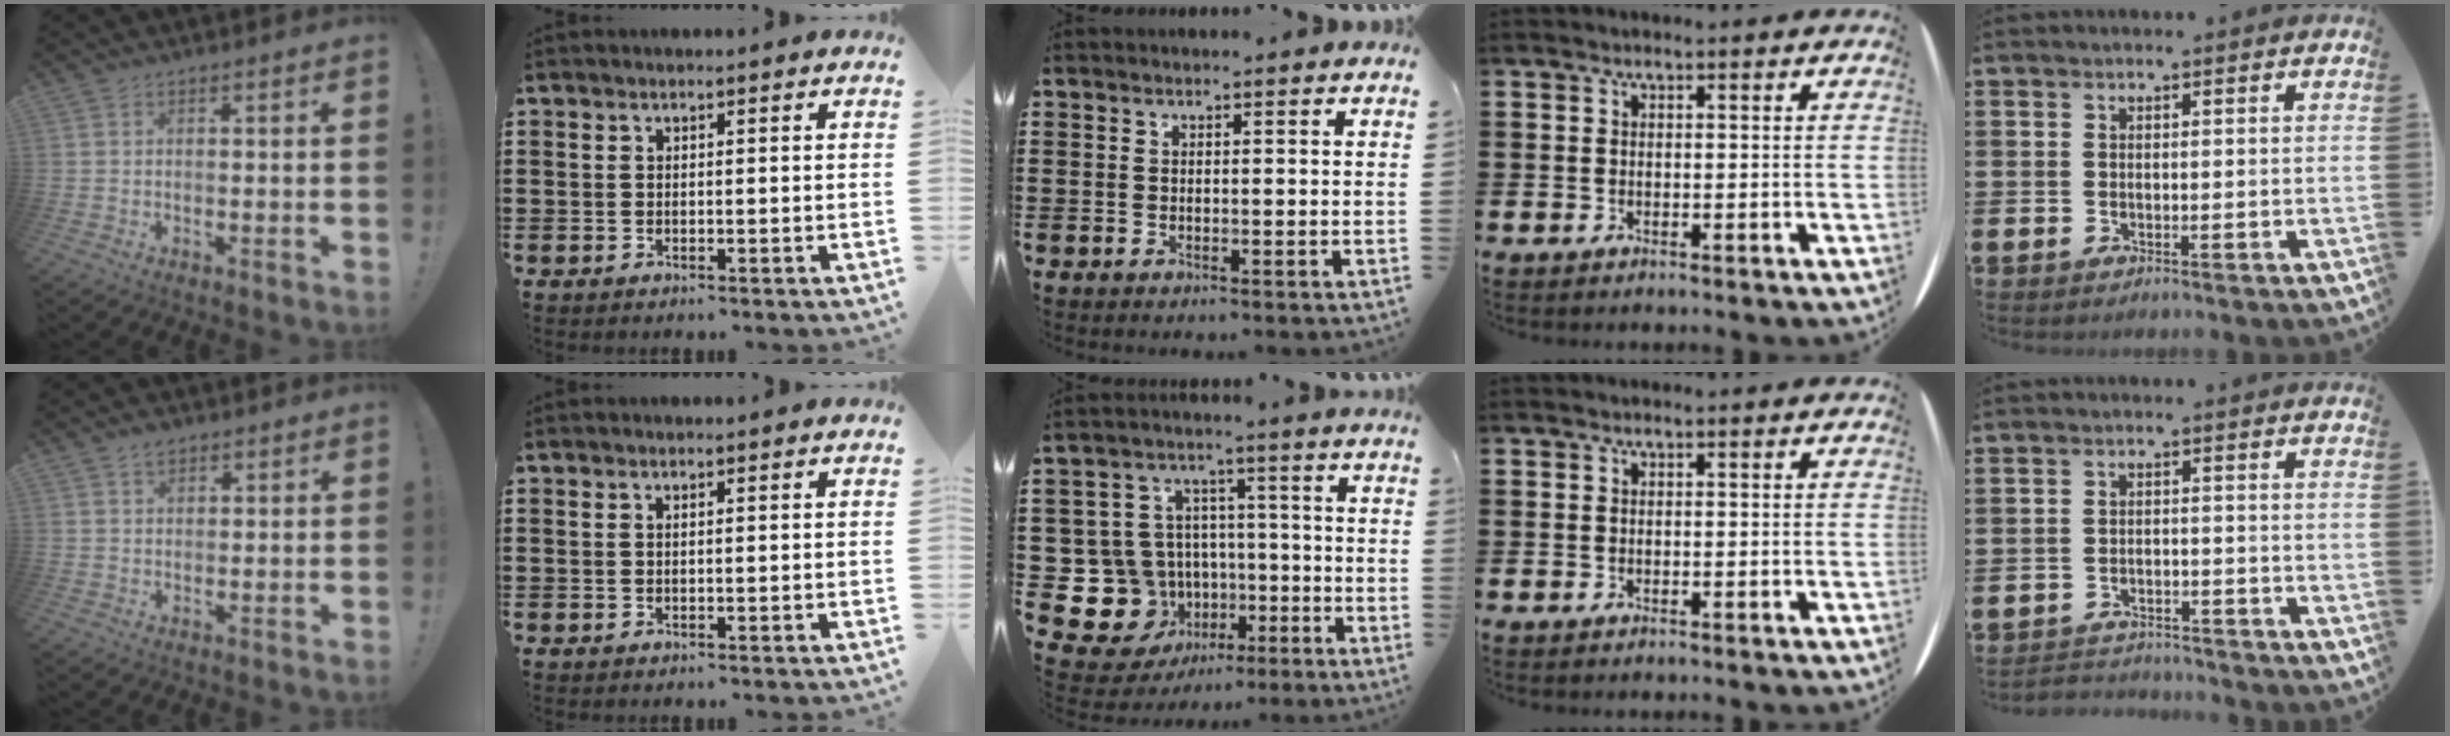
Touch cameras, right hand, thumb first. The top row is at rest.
{"thumb": {"total": 2.7, "force": [1.8, 1.8, 1.1], "torque": [-0.002, -0.009, 0.030]}, "middle": {"total": 11.9, "force": [-3.9, 10.7, 3.5], "torque": [-0.123, 0.004, -0.059]}, "little": {"total": 2.4, "force": [-2.4, 0.2, -0.3], "torque": [-0.003, 0.001, -0.054]}}